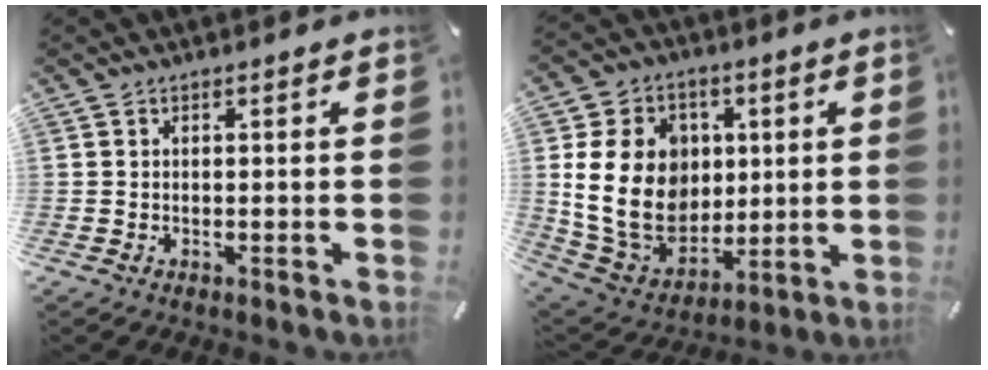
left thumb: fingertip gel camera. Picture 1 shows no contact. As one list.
[{"total": 20.4, "force": [2.4, 16.5, 11.8], "torque": [-0.232, -0.009, 0.052]}]